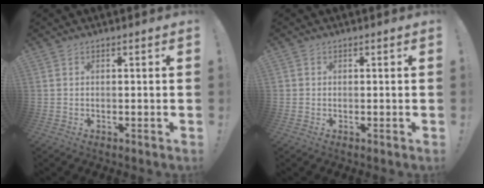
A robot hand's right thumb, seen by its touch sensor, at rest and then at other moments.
{"total": 0.7, "force": [0.0, 0.7, 0.2], "torque": [-0.001, 0.002, 0.000]}